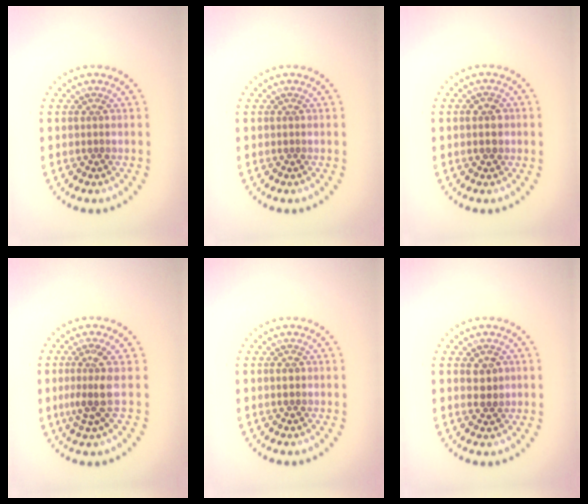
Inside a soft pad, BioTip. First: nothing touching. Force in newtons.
{"total": 0.0}
{"total": 1.6, "press": 1.6, "slide": 0.2}
{"total": 2.7, "press": 2.0, "slide": 1.9}
{"total": 1.1, "press": 1.1, "slide": 0.1}
{"total": 1.9, "press": 1.9, "slide": 0.4}